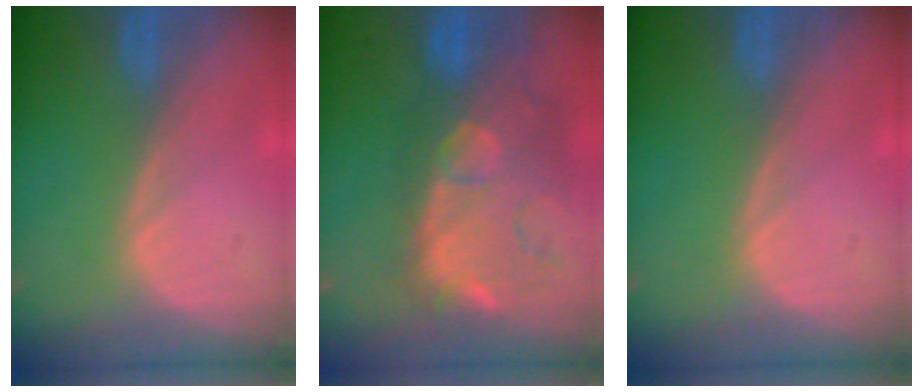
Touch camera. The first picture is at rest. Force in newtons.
{"total": 12.2, "press": 11.0, "slide": 5.4}
{"total": 0.0}